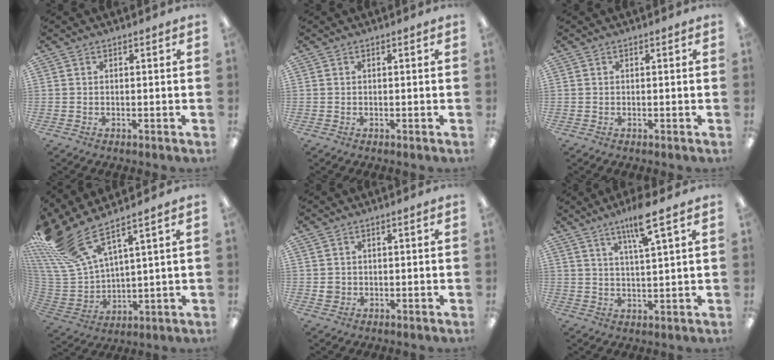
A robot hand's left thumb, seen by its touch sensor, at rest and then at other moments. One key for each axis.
{"total": 0.0}
{"total": 0.0}
{"total": 15.6, "fx": 11.7, "fy": 5.1, "fz": 9.0, "tx": -0.209, "ty": -0.075, "tz": 0.214}
{"total": 2.2, "fx": 0.4, "fy": 2.0, "fz": 0.8, "tx": -0.017, "ty": 0.004, "tz": 0.007}
{"total": 8.7, "fx": 5.5, "fy": 0.9, "fz": 6.7, "tx": -0.120, "ty": -0.016, "tz": 0.087}